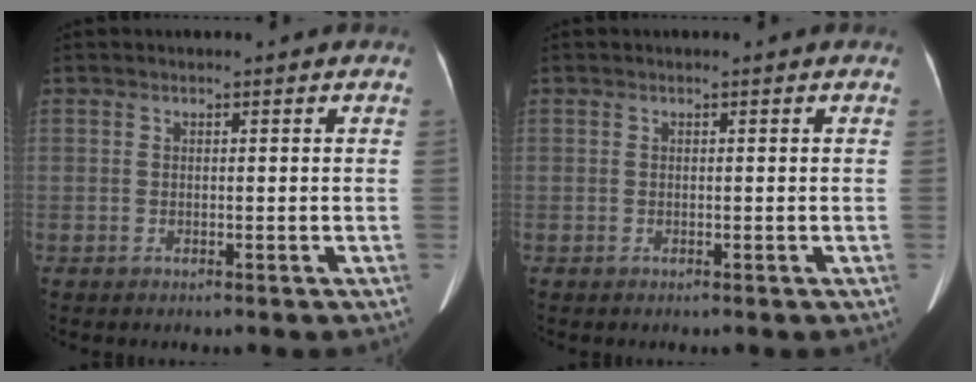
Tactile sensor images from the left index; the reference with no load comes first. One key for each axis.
{"total": 0.0}